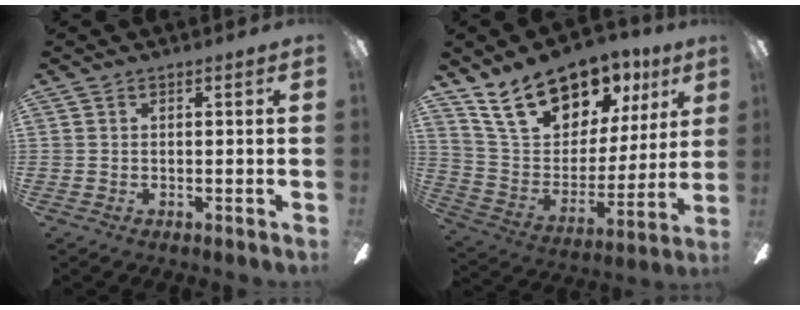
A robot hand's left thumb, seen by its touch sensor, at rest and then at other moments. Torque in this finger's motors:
{"motor_torque": [1.91, 1.90, 1.23, -1.54, 0.35]}